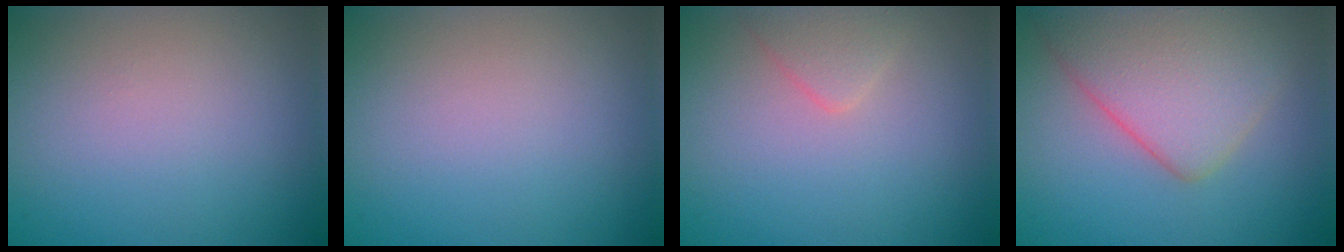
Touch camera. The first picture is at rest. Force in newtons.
{"total": 0.0}
{"total": 1.7, "press": 1.6, "slide": 0.1}
{"total": 6.8, "press": 6.8, "slide": 0.3}